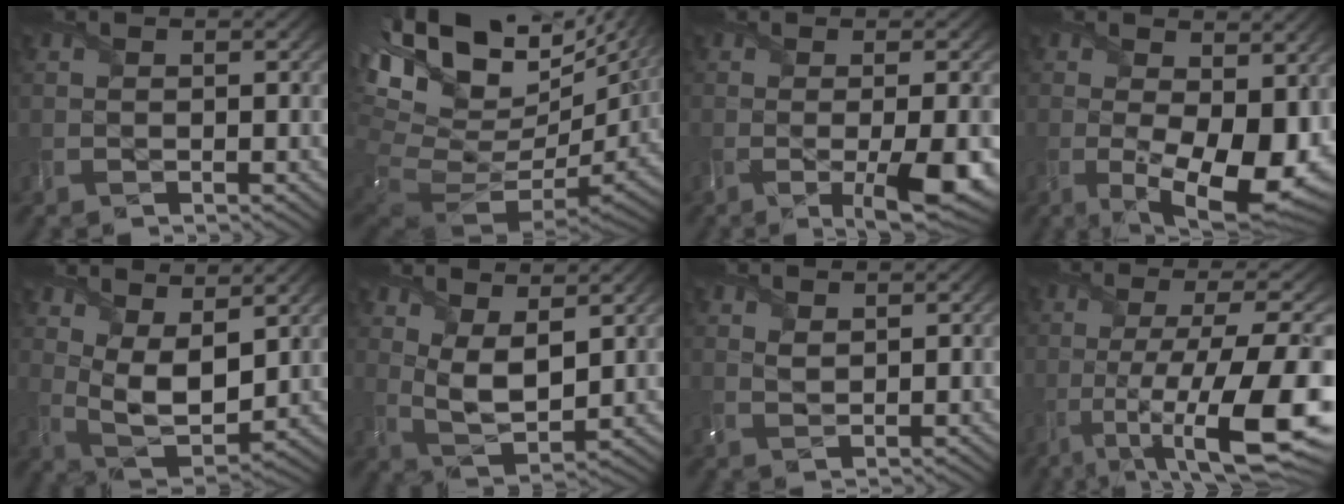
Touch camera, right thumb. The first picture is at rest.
{"total": 19.1, "force": [6.5, 10.2, 14.8], "torque": [-0.273, 0.009, 0.164]}
{"total": 7.4, "force": [-1.8, 1.7, 6.9], "torque": [-0.104, -0.009, -0.020]}
{"total": 11.6, "force": [-1.5, 5.4, 10.2], "torque": [-0.168, -0.019, -0.013]}
{"total": 9.1, "force": [3.9, 4.3, 7.0], "torque": [-0.159, -0.009, 0.079]}
{"total": 6.9, "force": [2.9, 3.1, 5.4], "torque": [-0.123, -0.004, 0.059]}
{"total": 1.4, "force": [1.1, 0.6, 0.7], "torque": [-0.022, -0.002, 0.025]}
{"total": 16.6, "force": [-5.5, 4.5, 15.0], "torque": [-0.243, -0.011, -0.081]}